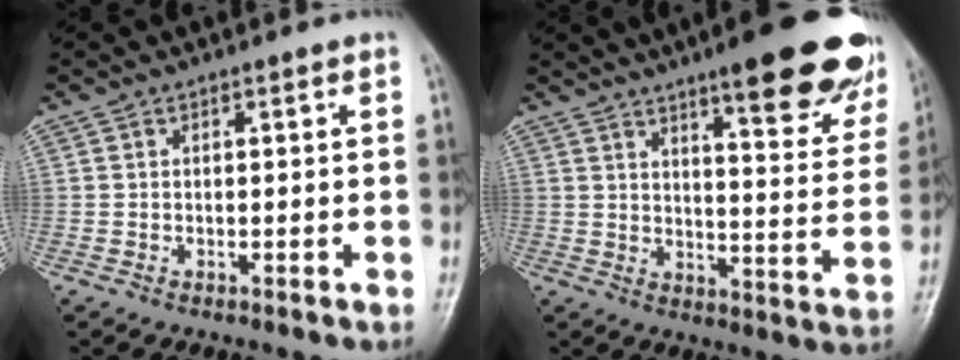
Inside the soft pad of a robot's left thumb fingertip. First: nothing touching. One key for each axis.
{"total": 20.0, "fx": 13.1, "fy": 4.7, "fz": 14.4, "tx": -0.148, "ty": -0.062, "tz": 0.169}